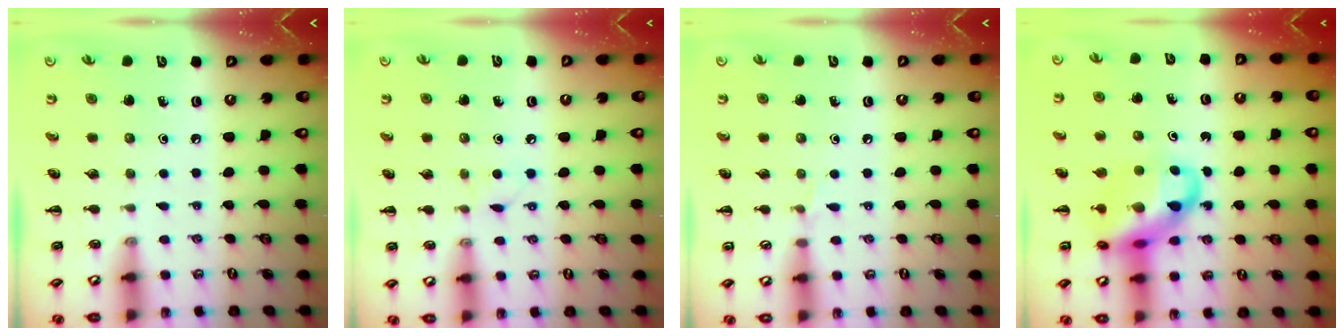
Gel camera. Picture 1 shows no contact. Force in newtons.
{"total": 4.6, "press": 4.4, "slide": 1.3}
{"total": 4.0, "press": 3.7, "slide": 1.3}
{"total": 15.9, "press": 15.4, "slide": 3.8}